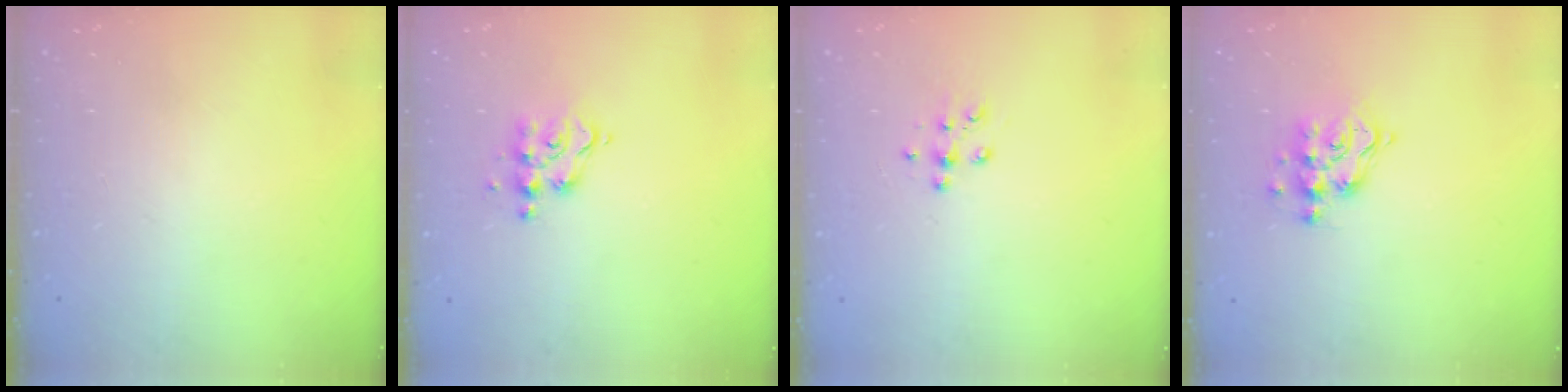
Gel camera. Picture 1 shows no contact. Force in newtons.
{"total": 6.8, "press": 6.7, "slide": 0.6}
{"total": 5.2, "press": 5.1, "slide": 1.0}
{"total": 8.8, "press": 8.8, "slide": 0.4}